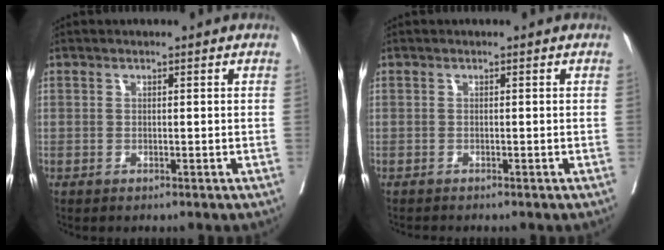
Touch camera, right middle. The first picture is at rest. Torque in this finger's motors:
{"motor_torque": [0.04, -0.04, 0.00, 0.00]}